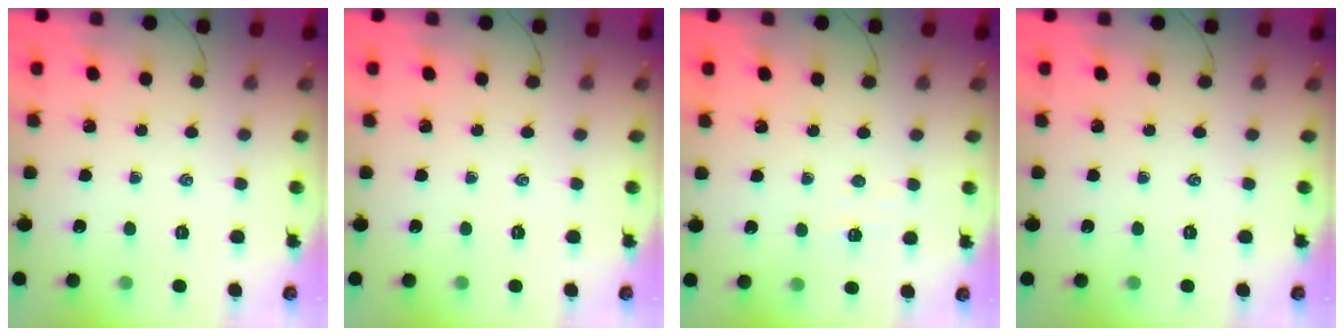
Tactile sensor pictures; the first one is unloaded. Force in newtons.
{"total": 0.0}
{"total": 2.7, "press": 2.6, "slide": 0.8}
{"total": 0.0}